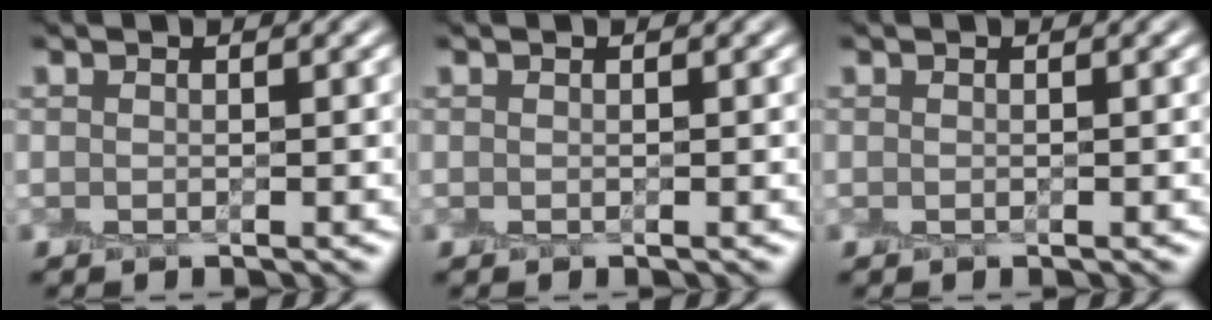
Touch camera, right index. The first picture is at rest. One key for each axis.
{"total": 0.0}
{"total": 0.0}